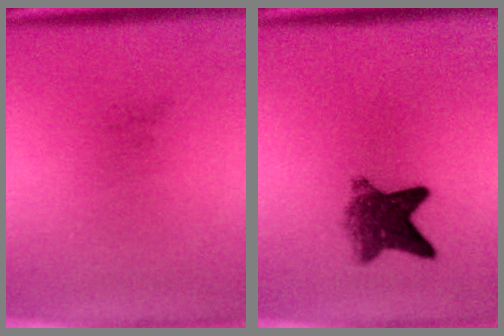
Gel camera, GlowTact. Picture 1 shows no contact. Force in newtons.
{"total": 6.1}